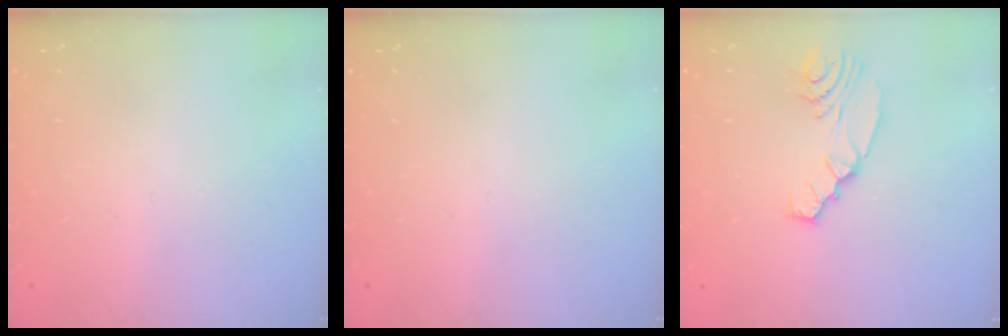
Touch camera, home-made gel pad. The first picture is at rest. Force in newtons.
{"total": 0.0}
{"total": 8.4, "press": 7.2, "slide": 4.3}